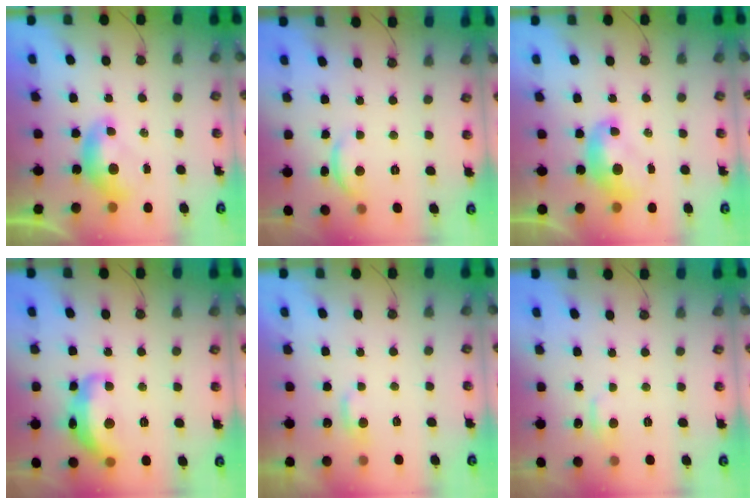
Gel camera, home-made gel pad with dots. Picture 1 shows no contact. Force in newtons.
{"total": 2.9, "press": 2.9, "slide": 0.4}
{"total": 1.8, "press": 1.8, "slide": 0.3}
{"total": 8.1, "press": 8.1, "slide": 0.7}
{"total": 0.0}
{"total": 0.8, "press": 0.3, "slide": 0.7}